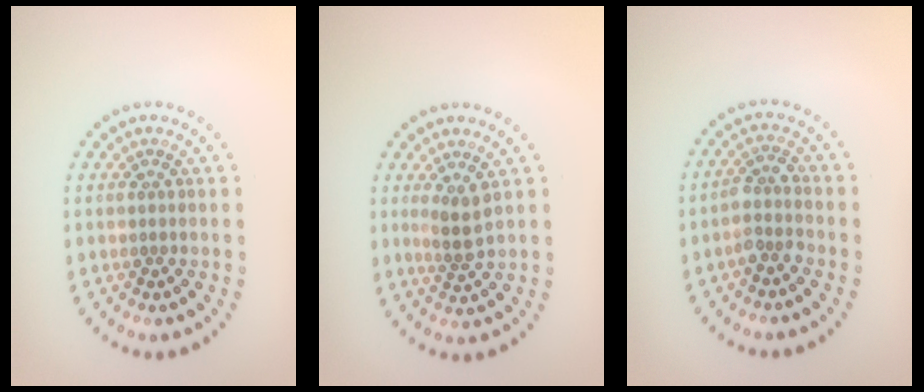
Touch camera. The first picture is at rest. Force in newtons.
{"total": 2.0, "press": 1.6, "slide": 1.2}
{"total": 2.1, "press": 1.6, "slide": 1.3}